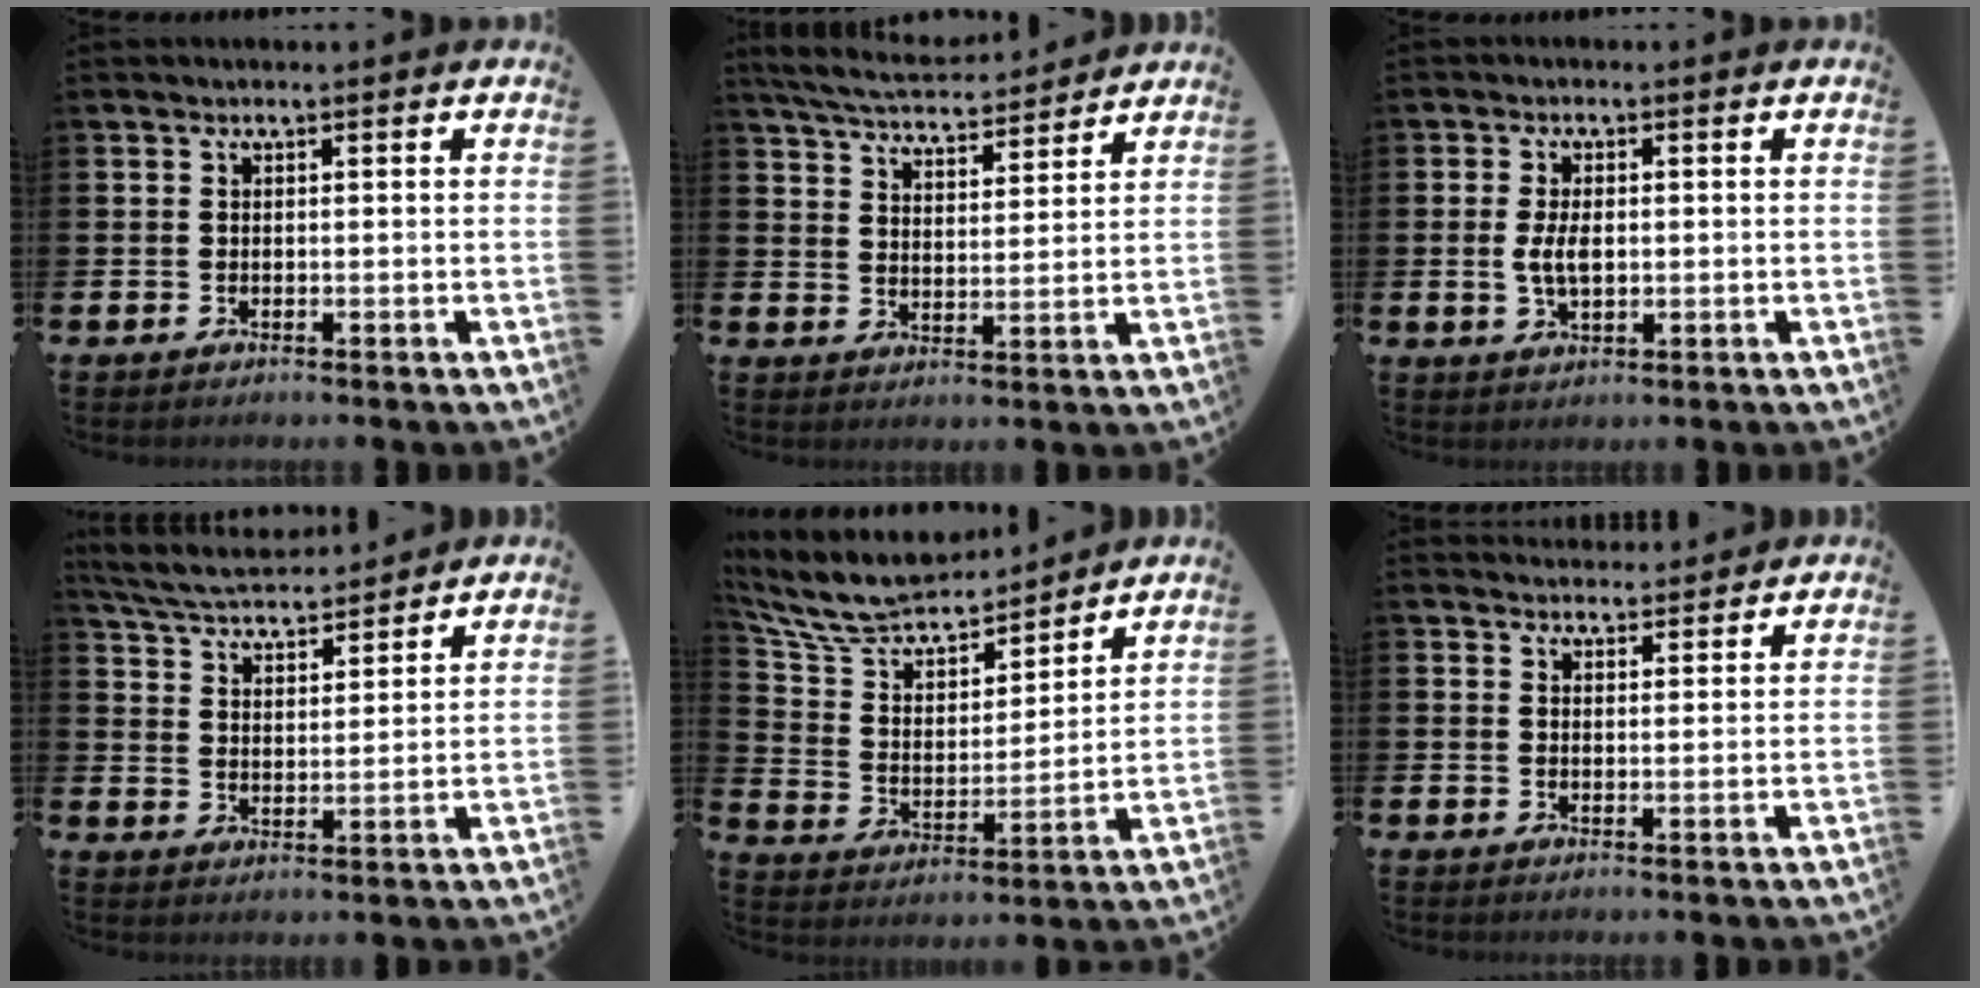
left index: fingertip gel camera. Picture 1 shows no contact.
{"total": 5.5, "force": [5.4, 0.8, 1.1], "torque": [-0.046, -0.031, 0.095]}
{"total": 3.8, "force": [0.1, 2.0, 3.3], "torque": [-0.057, -0.002, -0.006]}
{"total": 5.2, "force": [5.1, 0.7, 0.8], "torque": [-0.040, -0.031, 0.089]}
{"total": 10.0, "force": [9.2, 3.0, 2.7], "torque": [-0.106, -0.063, 0.162]}
{"total": 2.8, "force": [2.7, 0.7, -0.2], "torque": [0.007, -0.016, 0.047]}